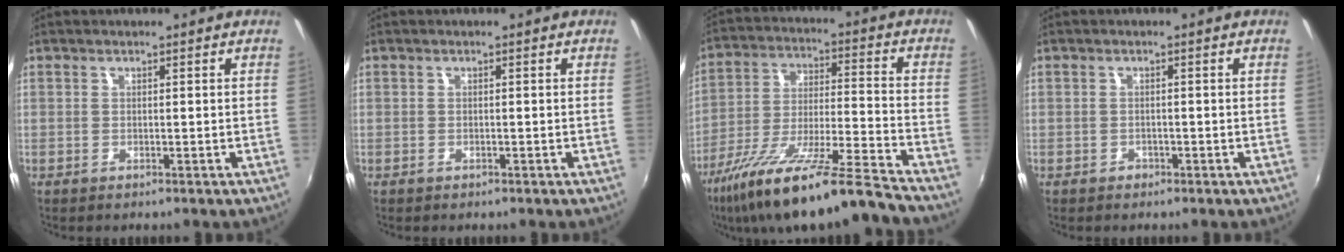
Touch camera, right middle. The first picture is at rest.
{"total": 0.8, "force": [-0.5, 0.5, 0.1], "torque": [-0.005, -0.003, -0.009]}
{"total": 20.8, "force": [-16.6, 0.6, 12.5], "torque": [-0.228, -0.045, -0.282]}
{"total": 1.4, "force": [-0.8, 1.1, 0.1], "torque": [-0.004, -0.001, -0.012]}